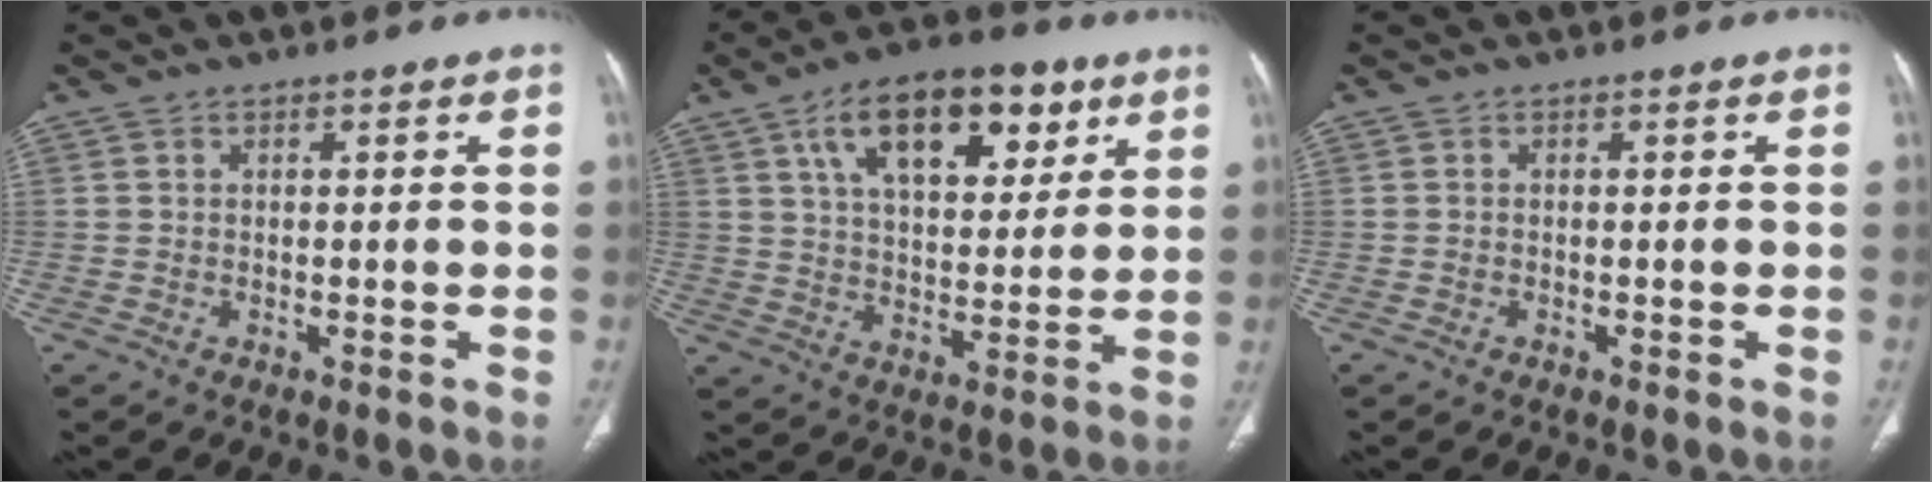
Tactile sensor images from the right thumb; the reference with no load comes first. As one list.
[{"total": 18.2, "force": [8.7, 9.3, 13.0], "torque": [-0.164, -0.018, 0.143]}, {"total": 0.0}]